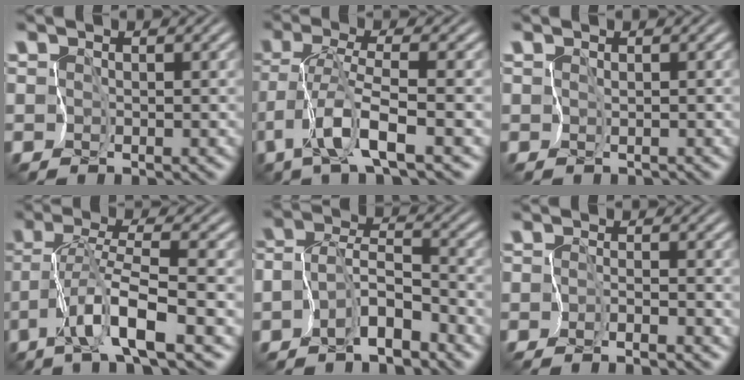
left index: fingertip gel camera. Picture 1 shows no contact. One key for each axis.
{"total": 4.7, "fx": -2.2, "fy": -0.3, "fz": 4.2, "tx": -0.095, "ty": 0.004, "tz": -0.053}
{"total": 0.0}
{"total": 5.8, "fx": -2.9, "fy": -0.4, "fz": 5.0, "tx": -0.102, "ty": 0.009, "tz": -0.062}
{"total": 4.2, "fx": -2.8, "fy": 1.5, "fz": 2.6, "tx": -0.041, "ty": 0.004, "tz": -0.065}
{"total": 1.8, "fx": -1.5, "fy": -0.9, "fz": 0.4, "tx": -0.018, "ty": -0.005, "tz": -0.037}